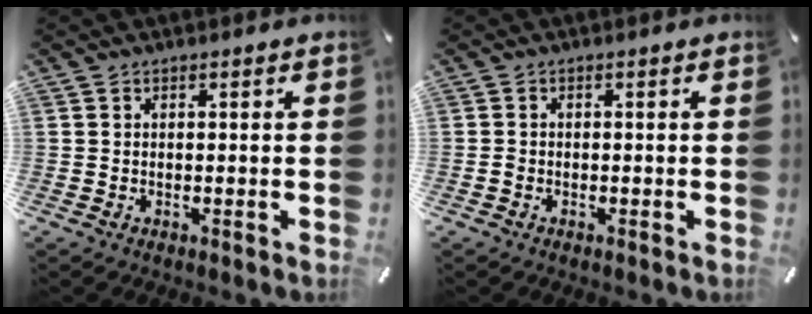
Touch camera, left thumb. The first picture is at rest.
{"total": 0.9, "force": [-0.4, 0.6, 0.4], "torque": [-0.007, 0.003, -0.010]}